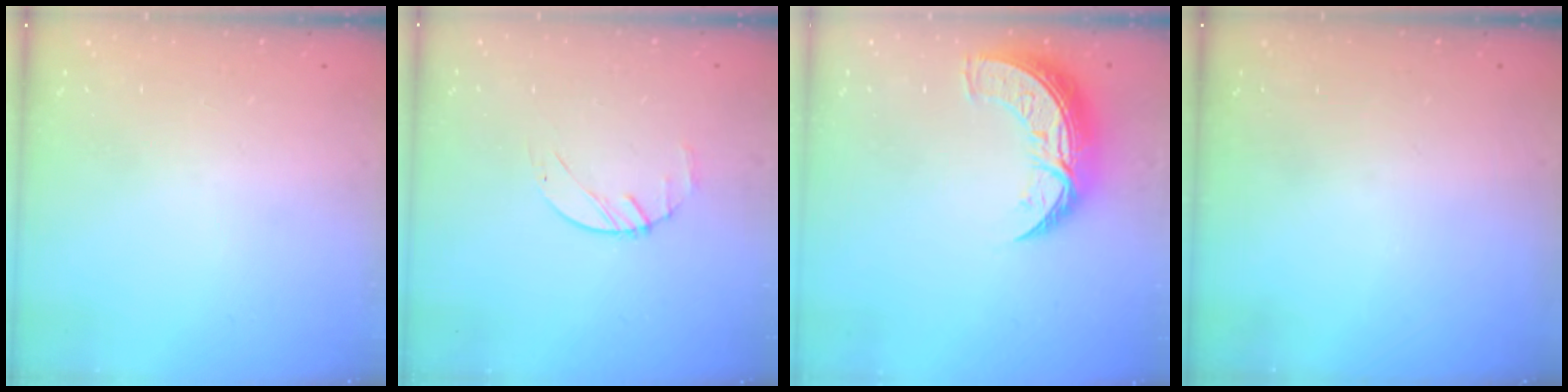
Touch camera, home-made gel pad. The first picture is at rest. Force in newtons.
{"total": 1.9, "press": 1.9, "slide": 0.3}
{"total": 11.0, "press": 10.9, "slide": 0.8}
{"total": 0.0}